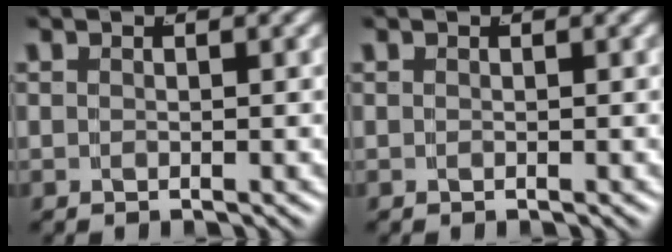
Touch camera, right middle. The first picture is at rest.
{"total": 0.0}